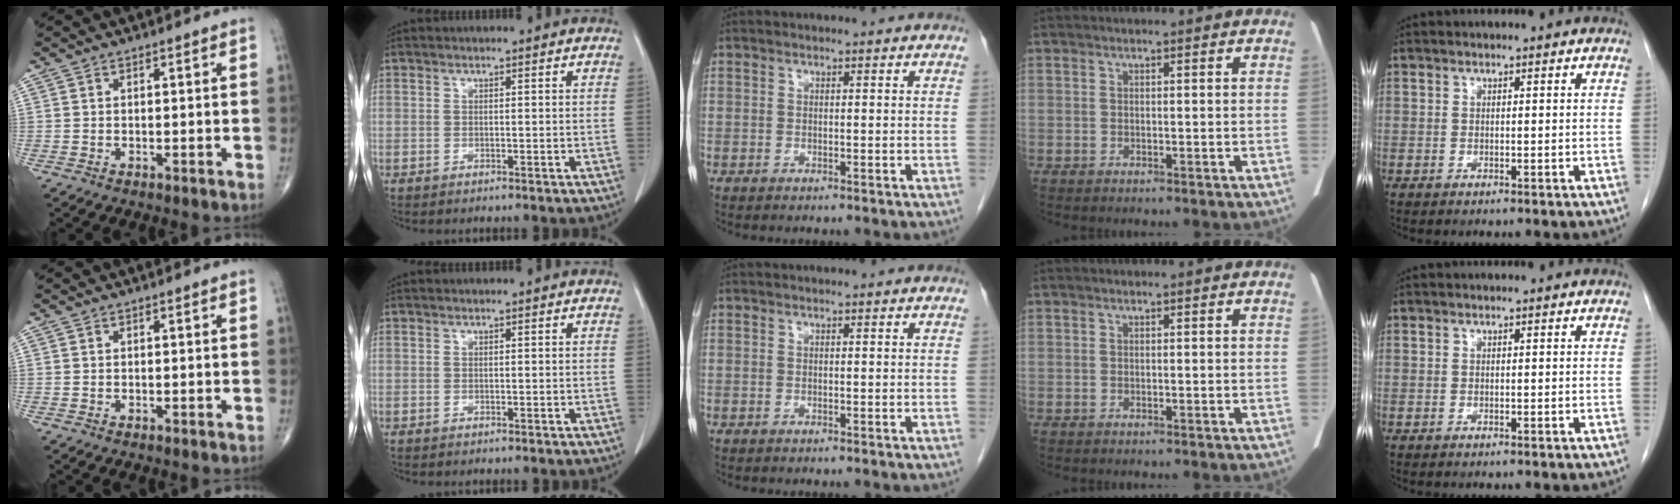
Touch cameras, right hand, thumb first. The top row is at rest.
{}